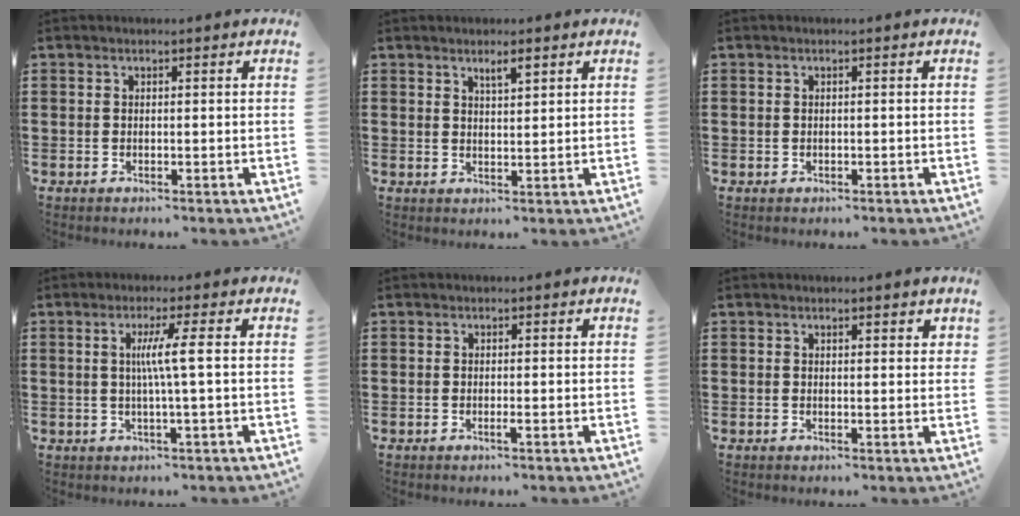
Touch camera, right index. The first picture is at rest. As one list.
[{"total": 2.2, "force": [1.5, 0.5, 1.6], "torque": [-0.025, 0.000, 0.024]}, {"total": 0.0}, {"total": 4.8, "force": [0.3, -0.5, 4.8], "torque": [-0.091, -0.006, -0.001]}, {"total": 0.6, "force": [-0.3, -0.2, 0.5], "torque": [-0.010, -0.004, -0.005]}, {"total": 1.1, "force": [0.8, 0.5, 0.5], "torque": [-0.003, 0.001, 0.013]}]